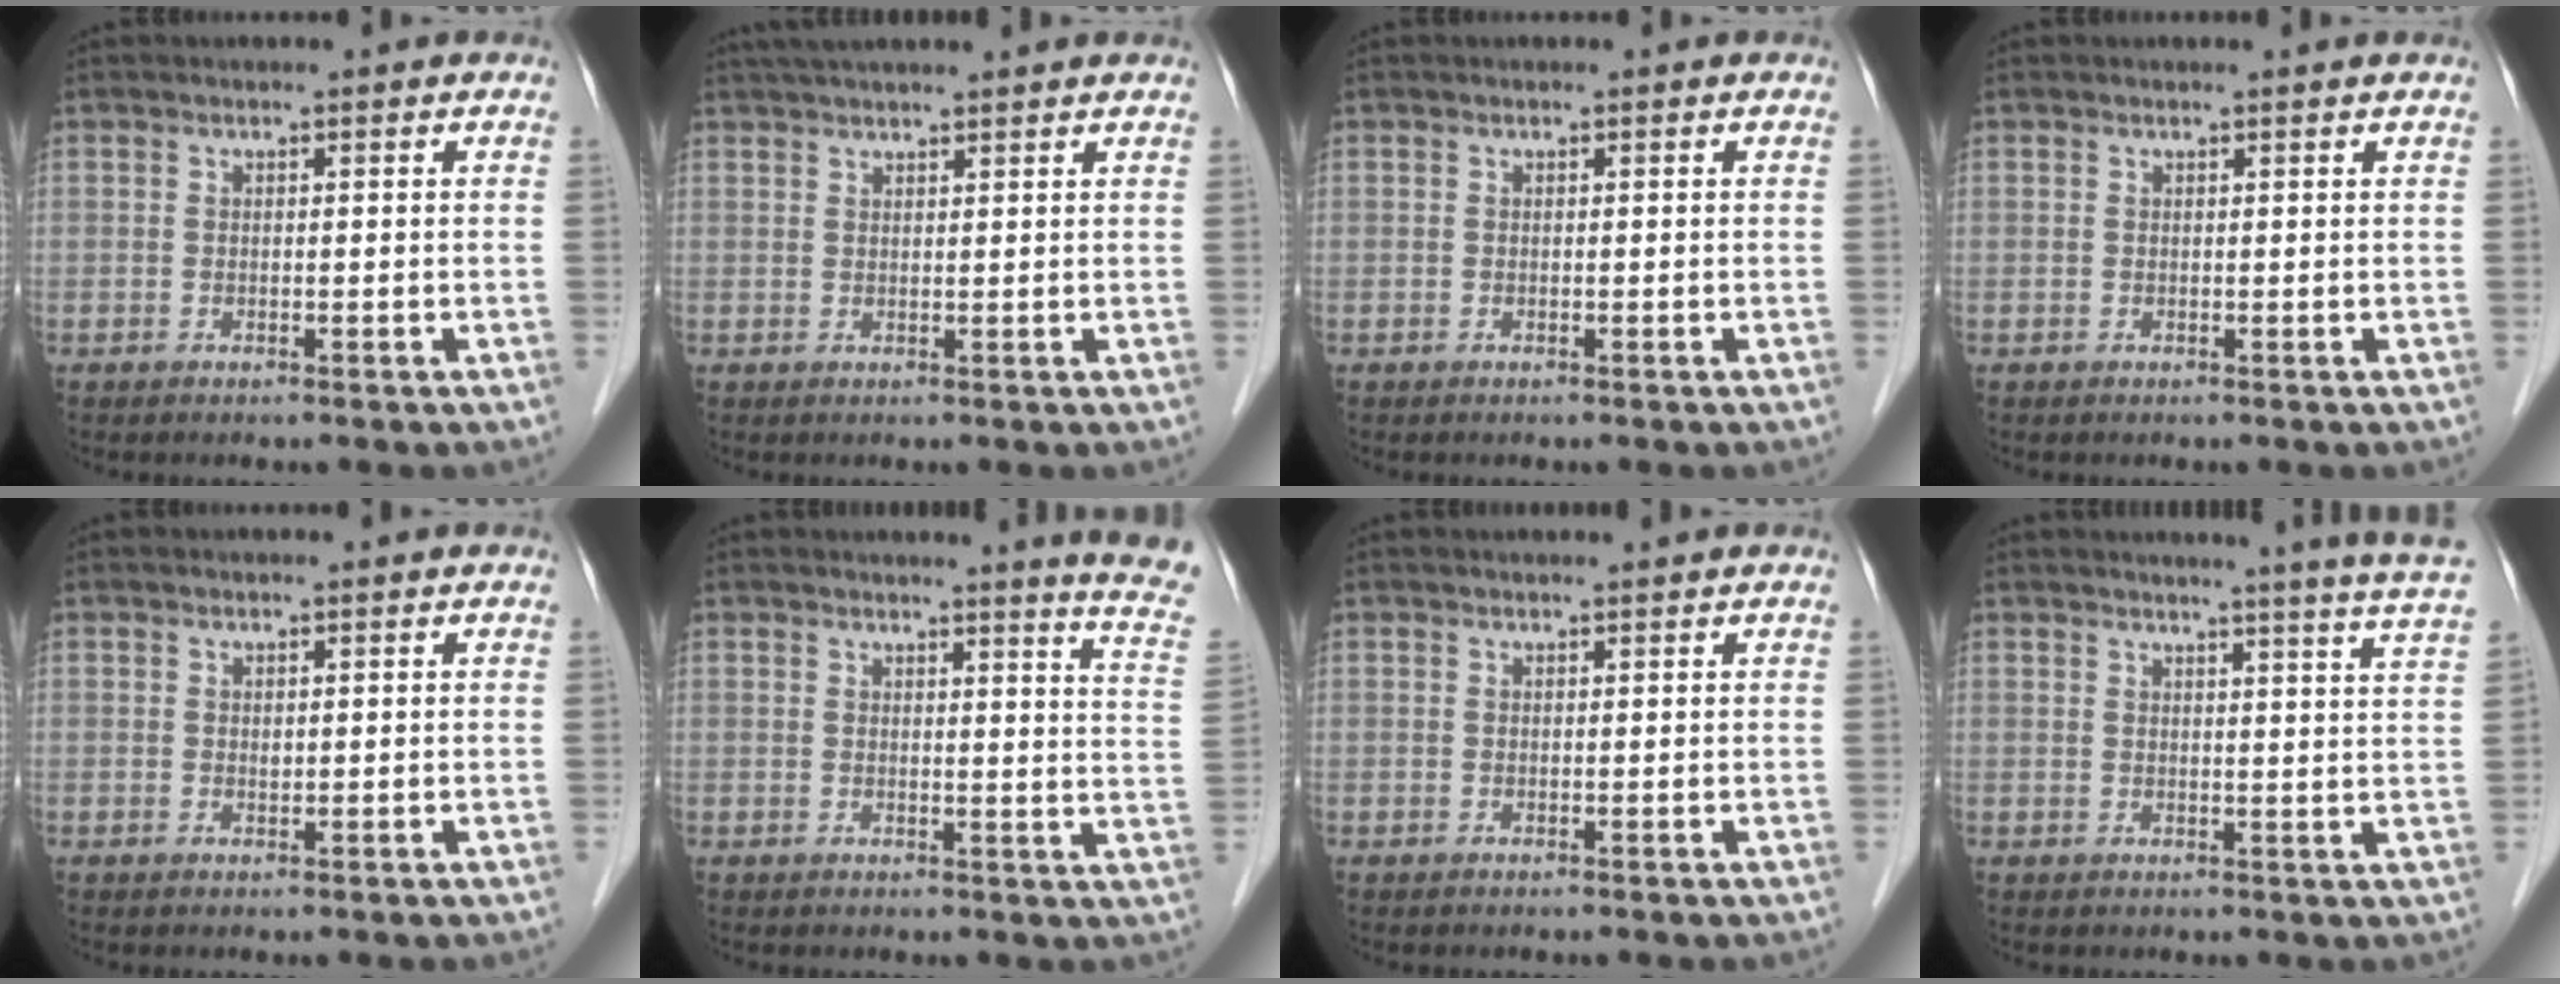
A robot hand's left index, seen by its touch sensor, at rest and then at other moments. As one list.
[{"total": 8.5, "force": [7.5, 0.2, 4.1], "torque": [-0.063, 0.041, 0.105]}, {"total": 0.0}, {"total": 0.9, "force": [0.8, -0.1, 0.3], "torque": [-0.011, 0.000, 0.016]}, {"total": 0.5, "force": [0.2, 0.3, 0.4], "torque": [-0.006, -0.002, 0.005]}, {"total": 10.1, "force": [9.2, -1.0, 4.0], "torque": [-0.033, -0.076, 0.075]}, {"total": 1.5, "force": [1.4, -0.3, 0.5], "torque": [-0.006, 0.011, 0.025]}, {"total": 12.4, "force": [11.1, -2.0, 5.3], "torque": [-0.072, -0.052, 0.109]}]